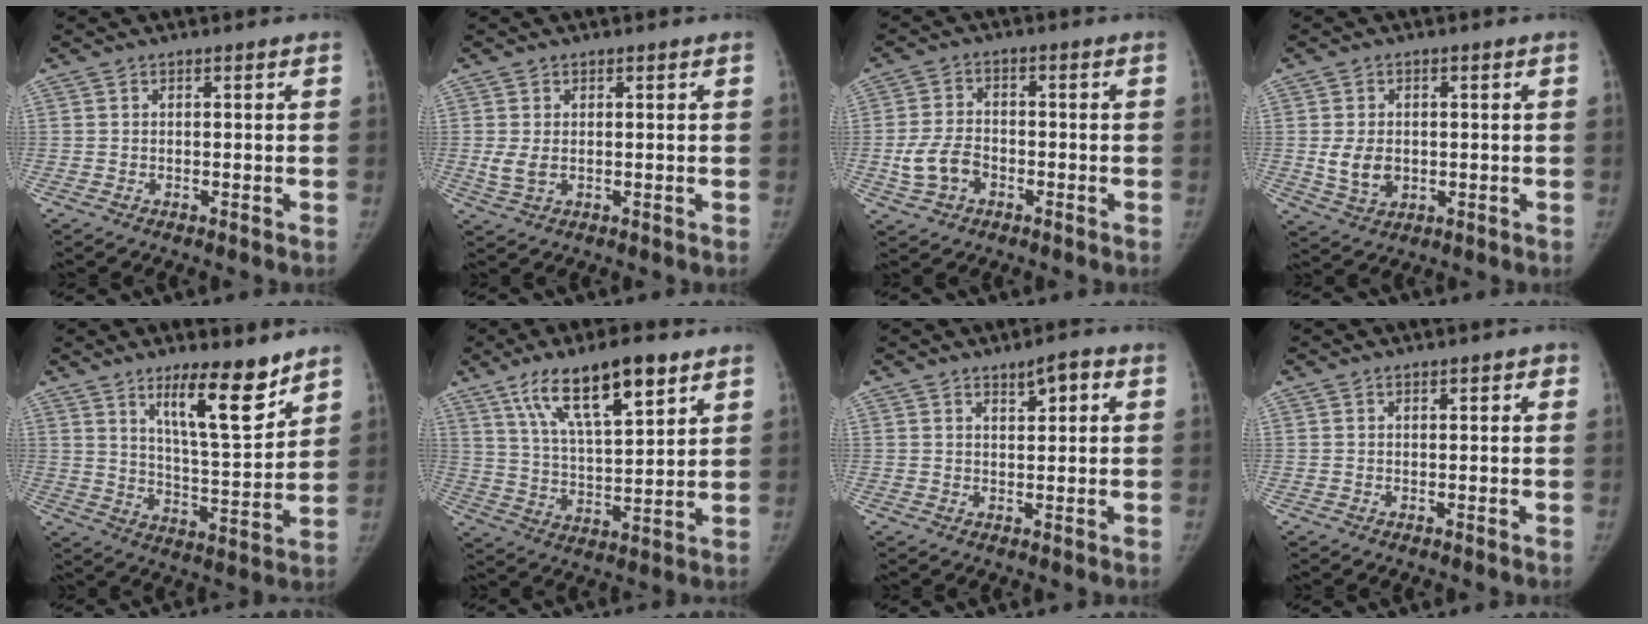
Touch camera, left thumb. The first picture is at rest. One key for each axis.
{"total": 2.8, "fx": 0.1, "fy": 1.8, "fz": 2.1, "tx": -0.050, "ty": -0.008, "tz": 0.007}
{"total": 6.8, "fx": -2.2, "fy": 5.0, "fz": 4.2, "tx": -0.079, "ty": 0.017, "tz": -0.040}
{"total": 5.9, "fx": -0.3, "fy": 4.5, "fz": 3.8, "tx": -0.054, "ty": -0.005, "tz": 0.008}
{"total": 13.3, "fx": 8.9, "fy": 3.0, "fz": 9.4, "tx": -0.129, "ty": -0.072, "tz": 0.154}
{"total": 15.6, "fx": 9.3, "fy": 4.7, "fz": 11.6, "tx": -0.178, "ty": -0.033, "tz": 0.169}
{"total": 3.5, "fx": 1.6, "fy": 1.3, "fz": 2.8, "tx": -0.033, "ty": -0.004, "tz": 0.023}
{"total": 1.3, "fx": 0.5, "fy": 0.7, "fz": 1.0, "tx": -0.007, "ty": 0.002, "tz": 0.005}